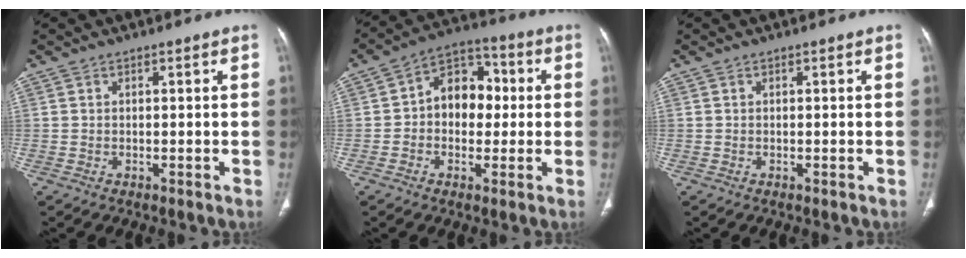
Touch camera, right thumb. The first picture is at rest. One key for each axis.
{"total": 11.1, "fx": 0.6, "fy": 8.0, "fz": 7.7, "tx": -0.076, "ty": 0.030, "tz": -0.002}
{"total": 0.0}